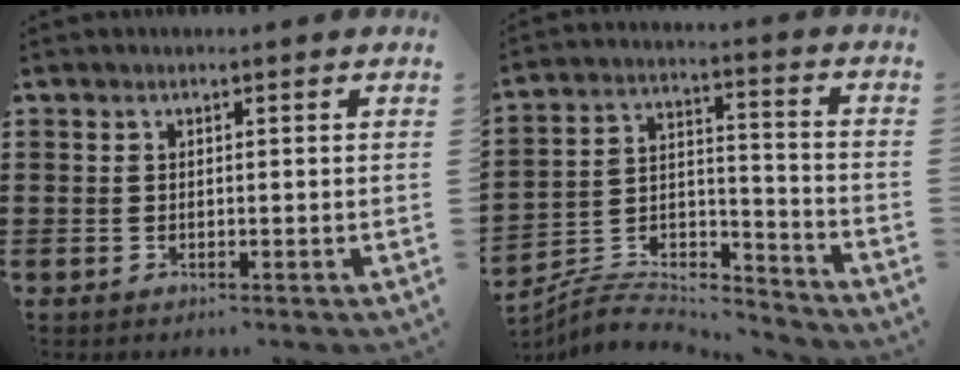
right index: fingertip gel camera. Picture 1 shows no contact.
{"total": 6.0, "force": [-5.7, 1.7, 1.1], "torque": [-0.027, 0.002, -0.115]}